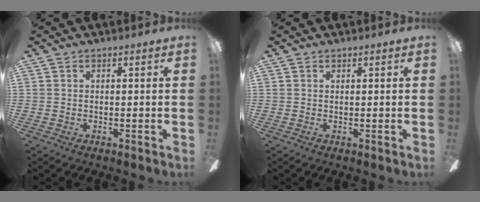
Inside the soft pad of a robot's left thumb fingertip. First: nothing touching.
{"total": 0.5, "force": [0.4, 0.2, 0.2], "torque": [-0.004, 0.001, 0.008]}